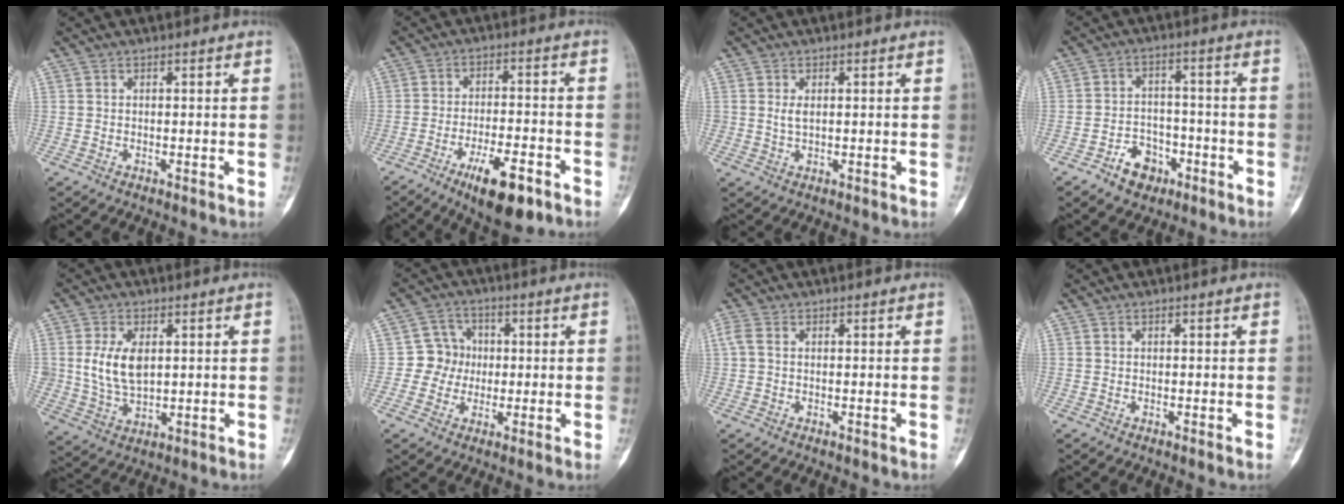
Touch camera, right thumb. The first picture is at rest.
{"total": 11.3, "force": [-6.3, 3.7, 8.6], "torque": [-0.135, 0.024, -0.096]}
{"total": 1.9, "force": [0.4, 1.0, 1.5], "torque": [-0.030, -0.002, 0.012]}
{"total": 6.8, "force": [-3.9, 4.8, 2.7], "torque": [-0.015, 0.035, -0.061]}
{"total": 8.7, "force": [1.6, 5.2, 6.8], "torque": [-0.123, -0.010, 0.042]}
{"total": 6.2, "force": [-0.1, 6.0, 1.5], "torque": [0.017, 0.015, -0.011]}
{"total": 2.2, "force": [0.5, 1.4, 1.6], "torque": [-0.050, 0.013, 0.011]}
{"total": 0.0}